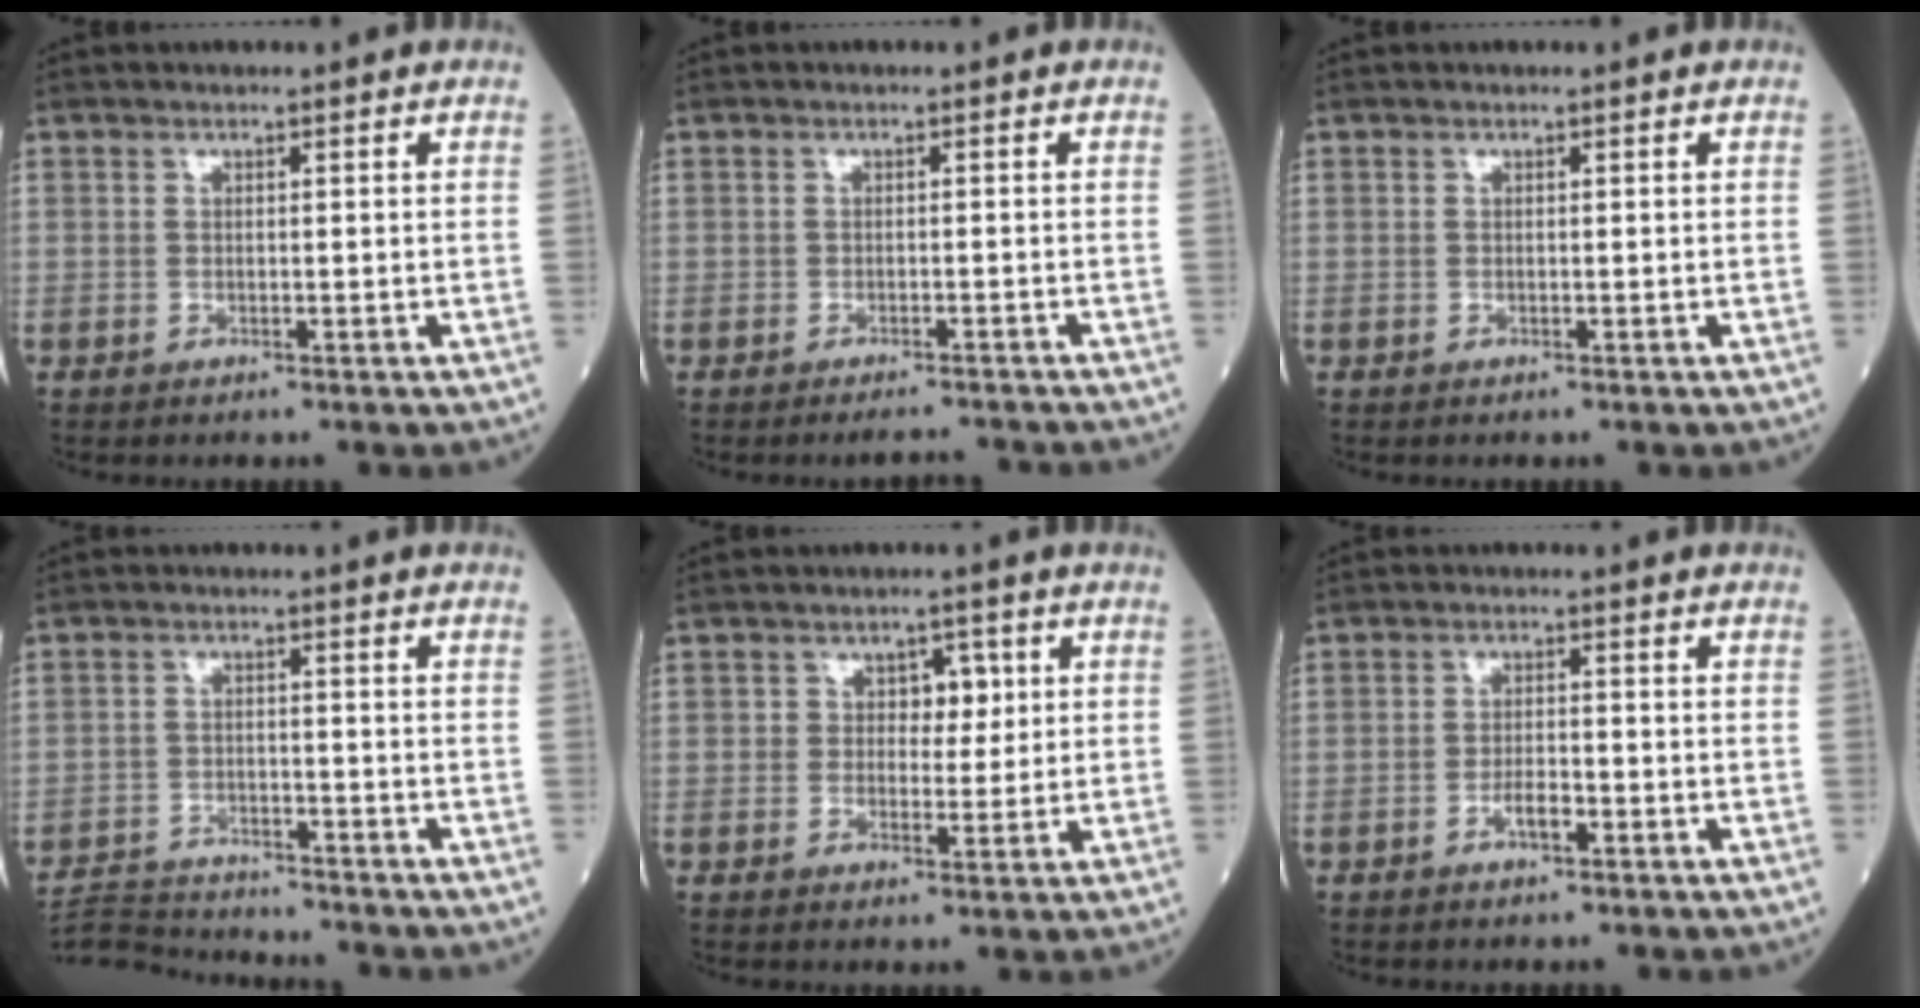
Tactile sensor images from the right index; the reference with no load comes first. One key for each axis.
{"total": 2.8, "fx": -2.7, "fy": -0.2, "fz": 0.5, "tx": -0.002, "ty": -0.009, "tz": -0.039}
{"total": 0.0}
{"total": 8.4, "fx": -8.3, "fy": 0.1, "fz": 0.7, "tx": -0.016, "ty": -0.003, "tz": -0.146}
{"total": 3.9, "fx": 1.0, "fy": 2.7, "fz": 2.6, "tx": -0.026, "ty": 0.007, "tz": 0.013}
{"total": 2.4, "fx": -1.3, "fy": 0.7, "fz": 2.0, "tx": -0.032, "ty": 0.003, "tz": -0.024}